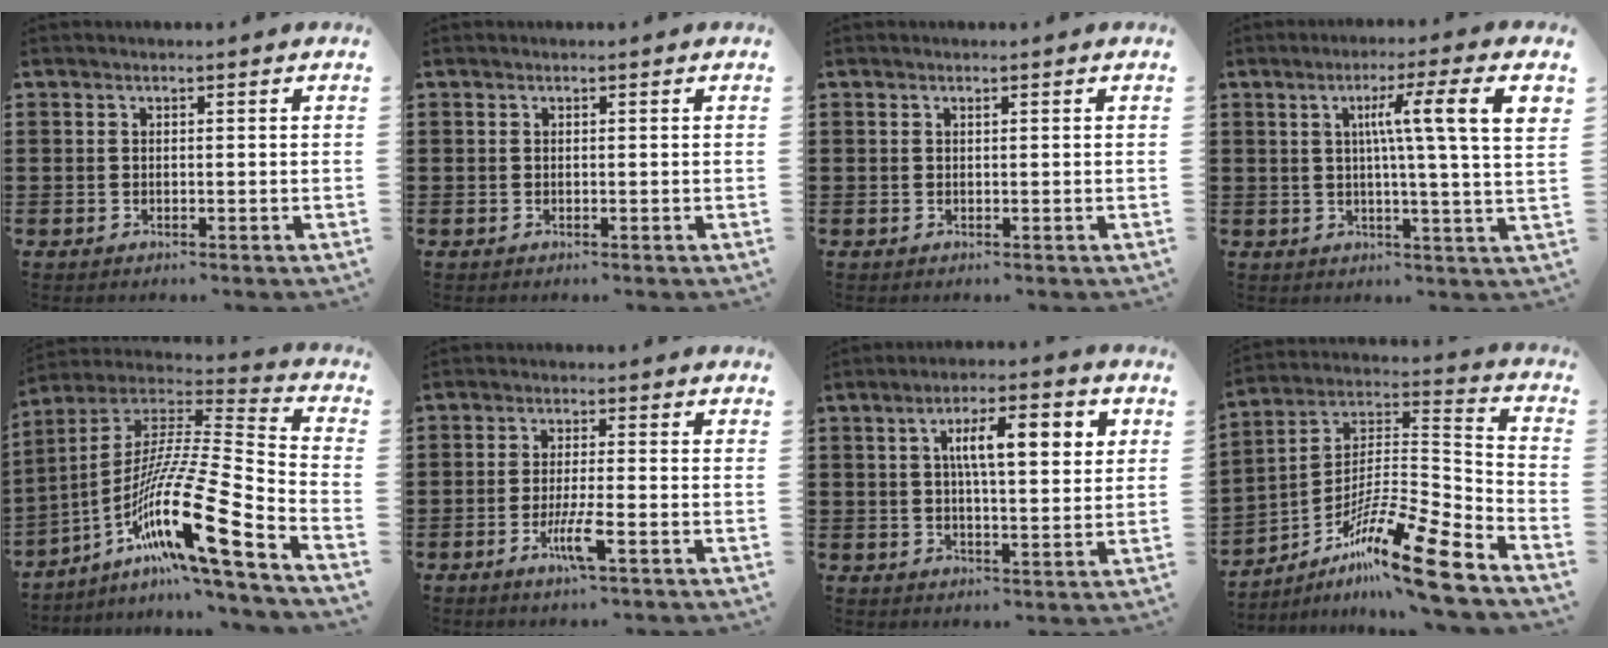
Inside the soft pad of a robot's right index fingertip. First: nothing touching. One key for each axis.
{"total": 0.0}
{"total": 0.0}
{"total": 9.4, "fx": 2.7, "fy": -0.5, "fz": 9.0, "tx": -0.159, "ty": -0.004, "tz": 0.034}
{"total": 18.0, "fx": -8.6, "fy": 2.0, "fz": 15.7, "tx": -0.304, "ty": -0.010, "tz": -0.162}
{"total": 5.1, "fx": -2.4, "fy": 0.4, "fz": 4.4, "tx": -0.092, "ty": -0.016, "tz": -0.046}
{"total": 8.4, "fx": 2.3, "fy": 2.7, "fz": 7.6, "tx": -0.135, "ty": 0.006, "tz": 0.033}
{"total": 15.9, "fx": -11.3, "fy": 1.7, "fz": 11.1, "tx": -0.191, "ty": 0.025, "tz": -0.206}